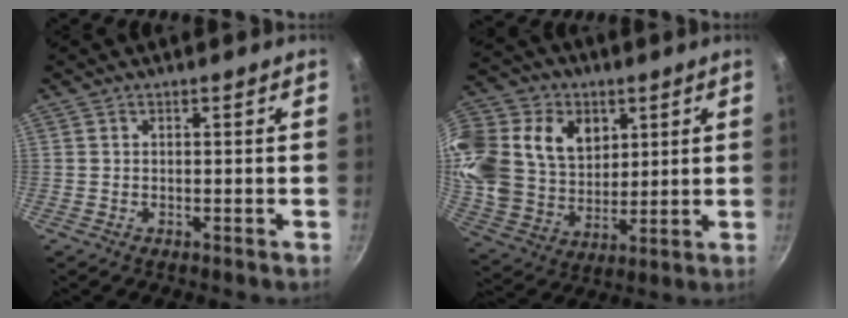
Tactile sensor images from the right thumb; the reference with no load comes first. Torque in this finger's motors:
{"motor_torque": [1.60, 1.59, 0.85, 0.24, 0.28]}